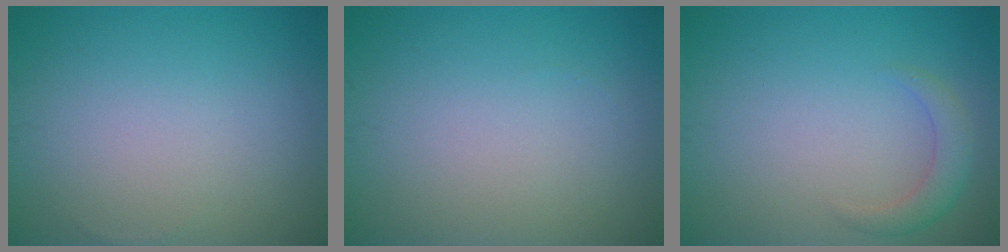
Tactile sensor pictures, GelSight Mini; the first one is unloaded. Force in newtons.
{"total": 0.0}
{"total": 2.1, "press": 2.1, "slide": 0.2}